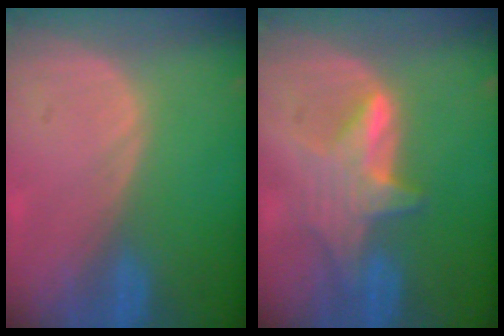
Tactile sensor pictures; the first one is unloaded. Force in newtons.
{"total": 6.2, "press": 6.0, "slide": 1.3}